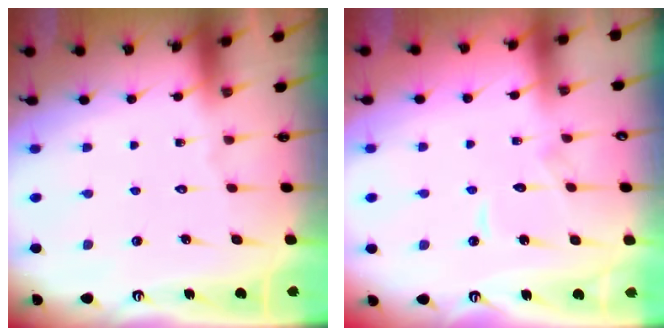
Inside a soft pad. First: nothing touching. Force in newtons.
{"total": 4.8, "press": 4.7, "slide": 0.5}